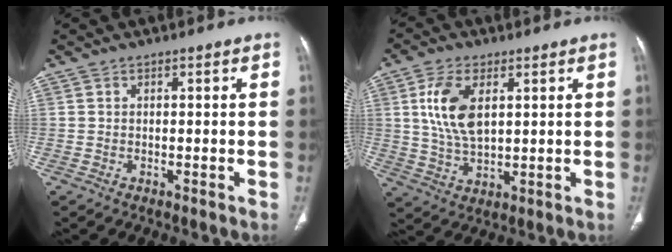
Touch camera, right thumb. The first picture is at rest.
{"total": 10.0, "force": [2.8, 5.4, 8.0], "torque": [-0.153, -0.010, 0.056]}